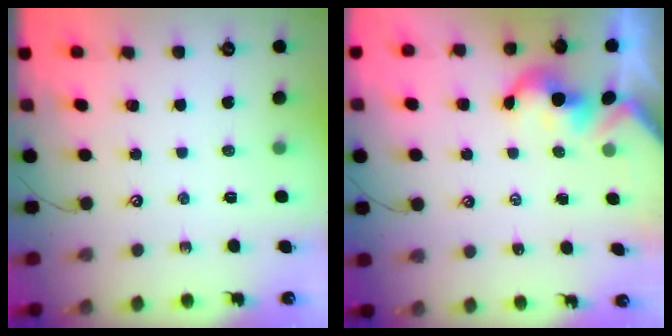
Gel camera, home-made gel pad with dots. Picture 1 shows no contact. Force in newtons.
{"total": 1.8, "press": 1.8, "slide": 0.2}